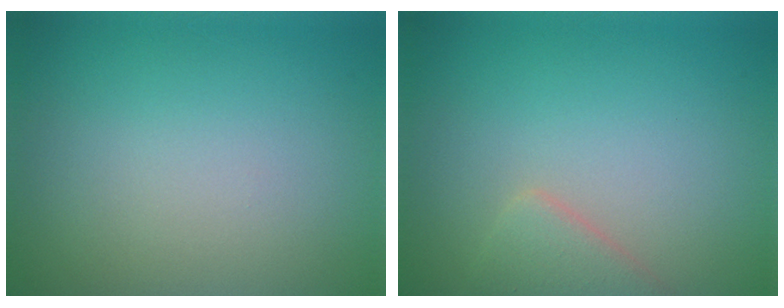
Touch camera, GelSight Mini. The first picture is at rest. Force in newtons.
{"total": 2.4, "press": 2.4, "slide": 0.2}